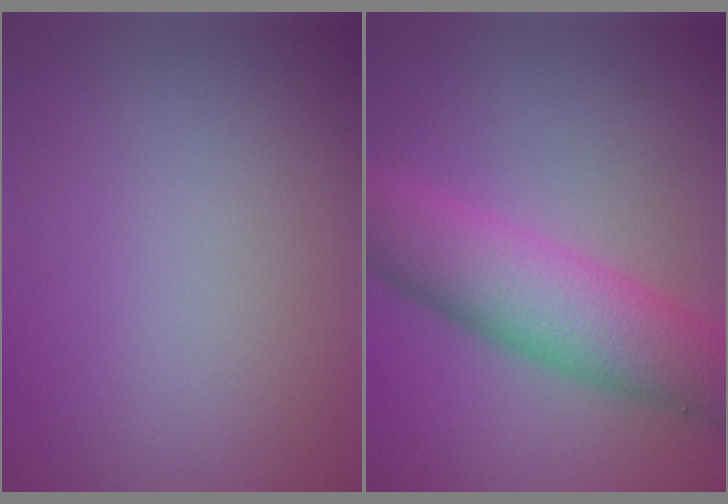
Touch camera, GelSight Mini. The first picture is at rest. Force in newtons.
{"total": 8.3, "press": 8.3, "slide": 0.1}